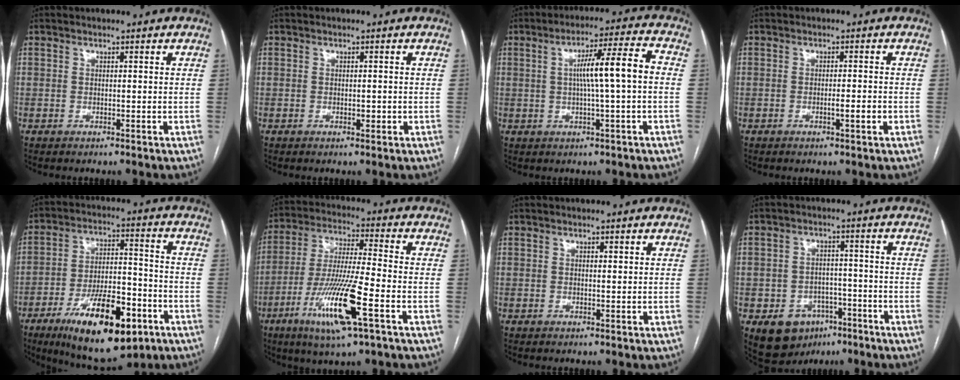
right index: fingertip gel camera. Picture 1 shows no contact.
{"total": 1.1, "force": [-0.4, 0.5, 0.9], "torque": [-0.014, 0.001, -0.003]}
{"total": 8.9, "force": [0.3, -0.1, 8.9], "torque": [-0.144, 0.017, 0.005]}
{"total": 2.2, "force": [-0.9, 0.0, 2.0], "torque": [-0.033, -0.001, -0.014]}
{"total": 18.2, "force": [-9.3, 6.1, 14.4], "torque": [-0.239, -0.004, -0.143]}
{"total": 14.6, "force": [-6.1, 0.6, 13.3], "torque": [-0.269, -0.023, -0.111]}
{"total": 0.6, "force": [0.3, 0.2, 0.5], "torque": [-0.010, 0.000, 0.004]}
{"total": 8.2, "force": [-4.2, 6.2, 3.4], "torque": [-0.058, 0.014, -0.053]}